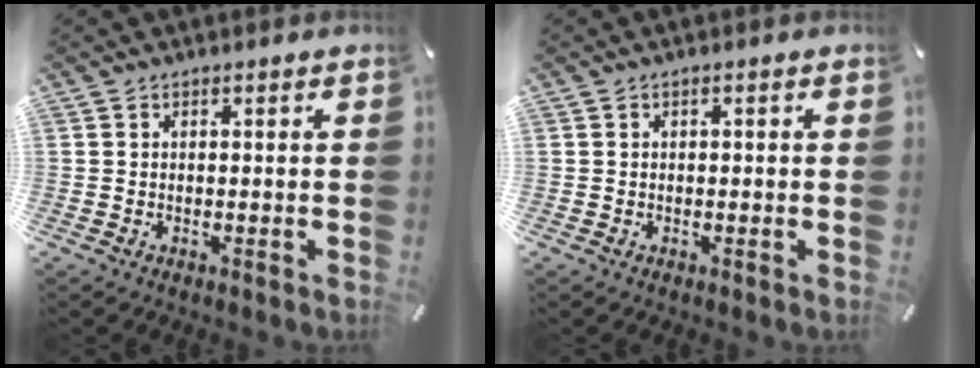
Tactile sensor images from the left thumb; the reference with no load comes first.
{"total": 0.5, "force": [0.1, 0.3, 0.4], "torque": [-0.008, 0.002, 0.001]}